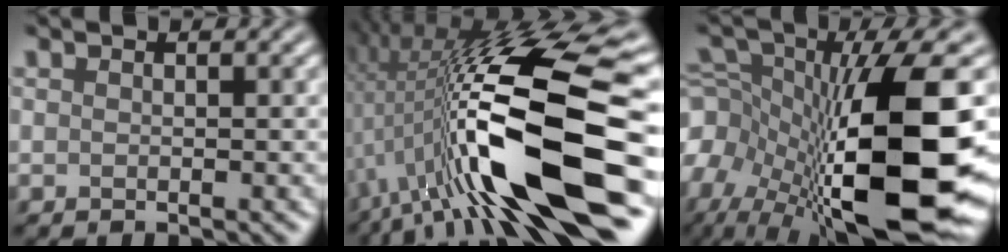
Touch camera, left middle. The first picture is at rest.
{"total": 14.7, "force": [-1.5, 4.2, 14.0], "torque": [-0.240, 0.005, -0.035]}
{"total": 18.3, "force": [-4.7, 8.1, 15.7], "torque": [-0.292, -0.007, -0.078]}